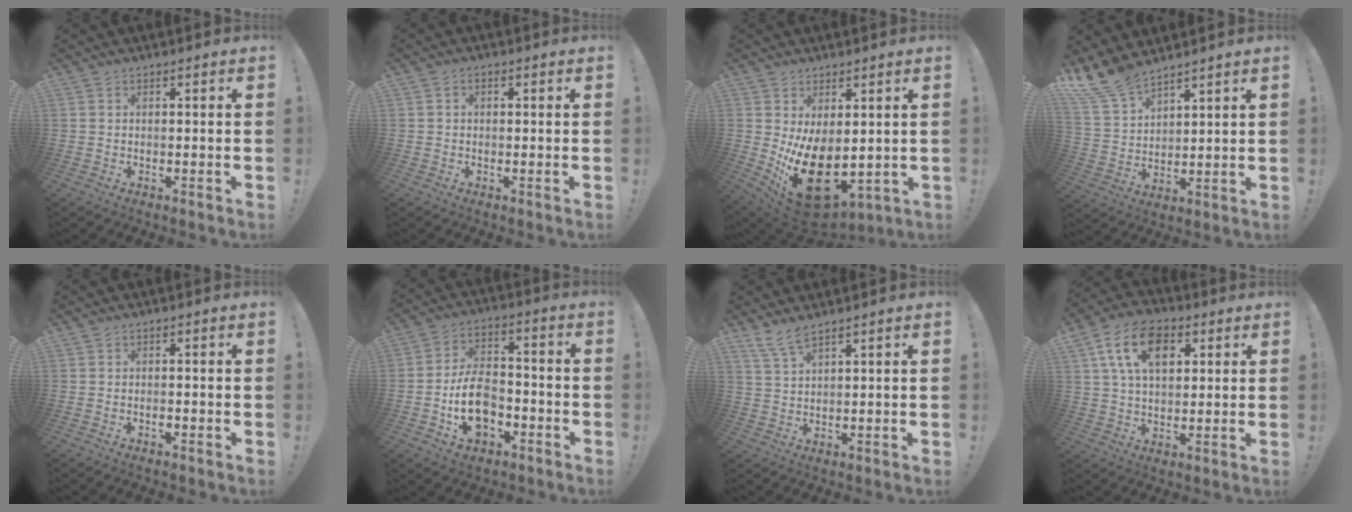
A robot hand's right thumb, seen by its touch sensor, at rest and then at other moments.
{"total": 1.1, "force": [-0.3, 0.8, 0.6], "torque": [-0.009, 0.005, -0.007]}
{"total": 17.3, "force": [-1.6, 10.0, 14.0], "torque": [-0.226, -0.009, -0.005]}
{"total": 11.2, "force": [9.7, 4.5, 3.3], "torque": [-0.082, -0.061, 0.189]}
{"total": 0.7, "force": [-0.5, 0.2, 0.4], "torque": [-0.010, -0.002, -0.008]}
{"total": 14.1, "force": [-4.9, 9.5, 9.2], "torque": [-0.148, 0.041, -0.083]}
{"total": 5.2, "force": [4.3, 1.0, 2.9], "torque": [-0.071, -0.014, 0.081]}
{"total": 14.7, "force": [5.4, 9.4, 9.9], "torque": [-0.159, 0.000, 0.102]}